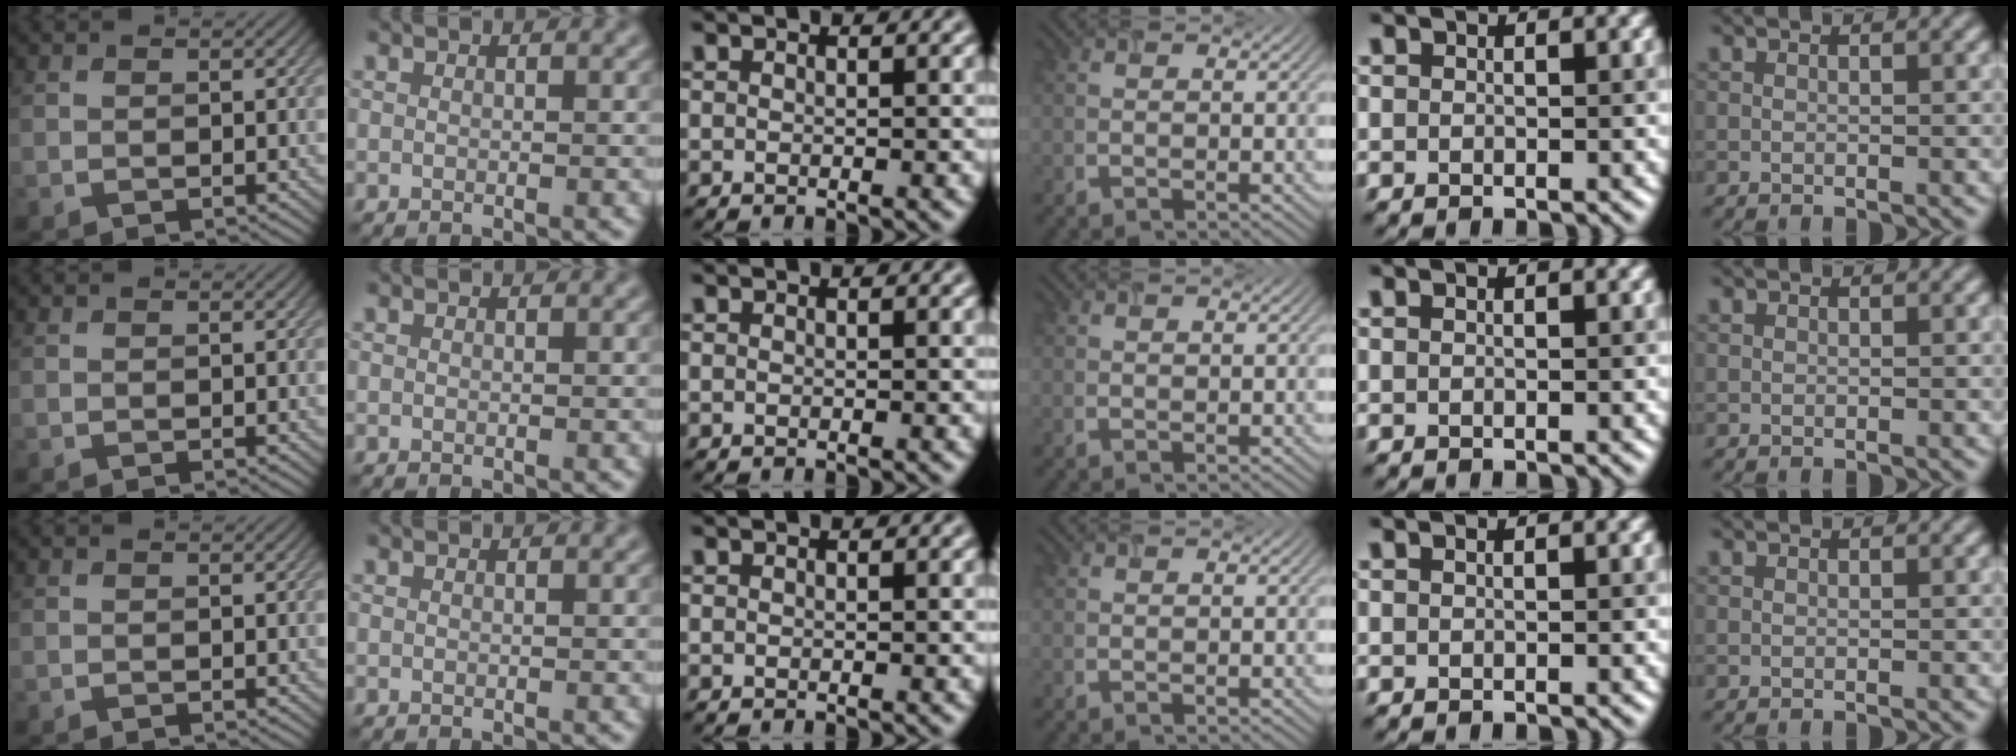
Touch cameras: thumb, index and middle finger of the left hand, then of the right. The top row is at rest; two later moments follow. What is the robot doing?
{"motion": "insert", "object": "airpods case & airpods"}